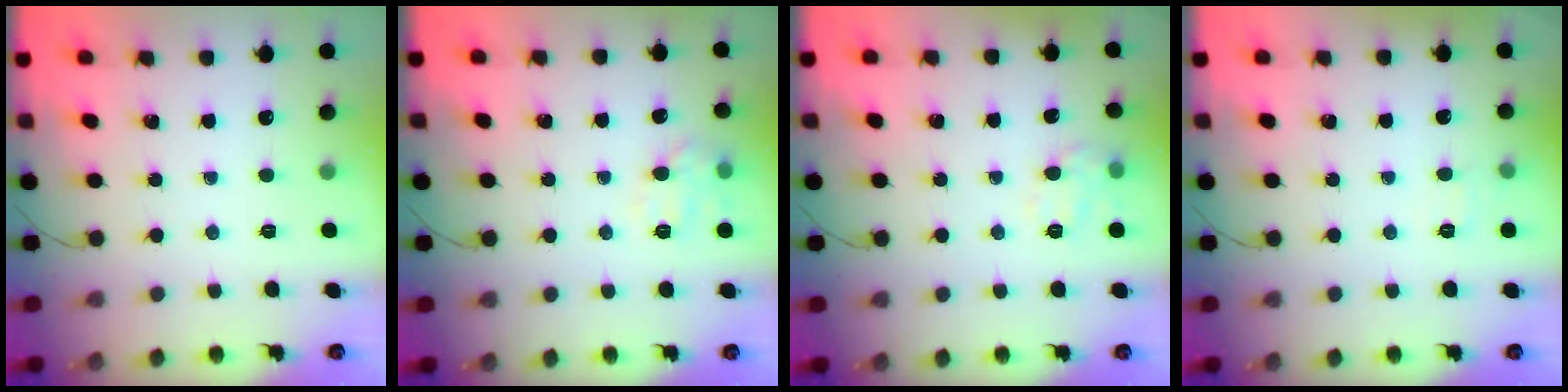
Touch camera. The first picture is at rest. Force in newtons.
{"total": 8.7, "press": 8.7, "slide": 0.3}
{"total": 9.1, "press": 9.1, "slide": 0.6}
{"total": 5.6, "press": 5.4, "slide": 1.3}